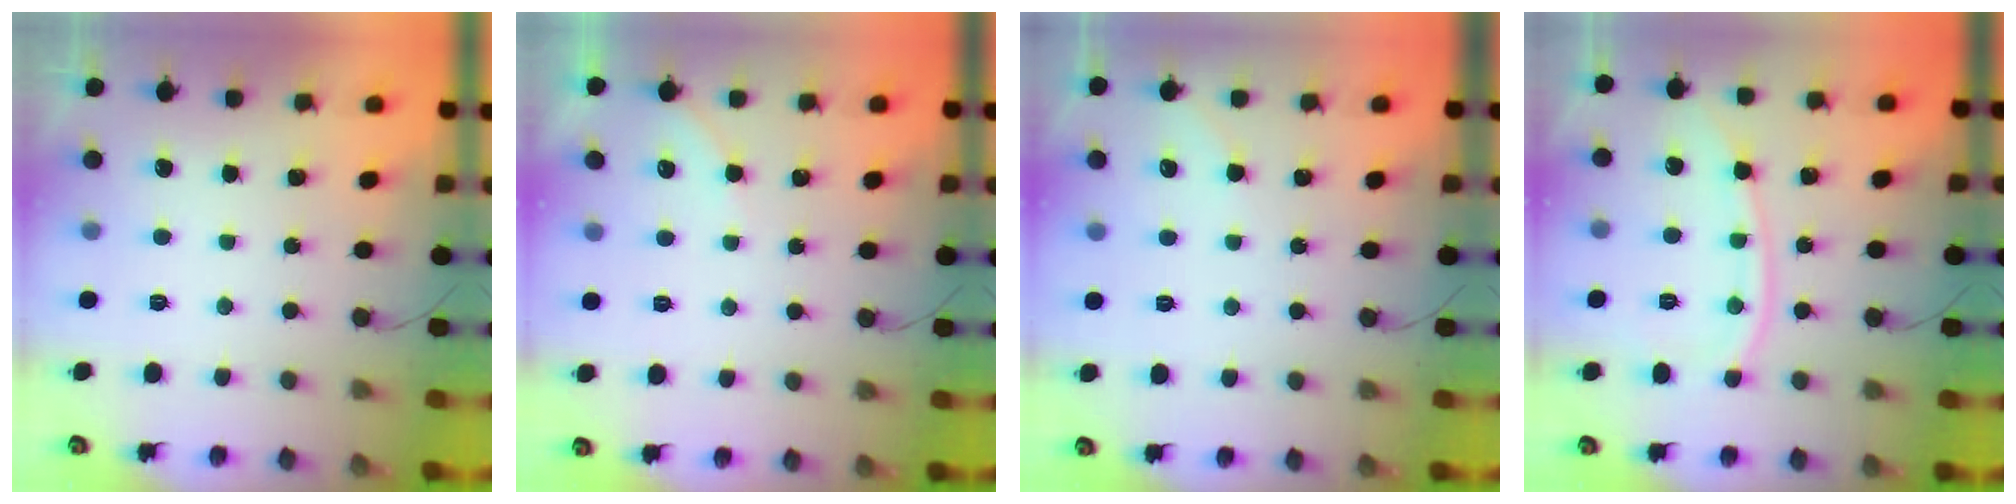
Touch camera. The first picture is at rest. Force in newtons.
{"total": 3.8, "press": 3.7, "slide": 0.6}
{"total": 2.2, "press": 2.1, "slide": 0.3}
{"total": 10.7, "press": 10.7, "slide": 0.6}